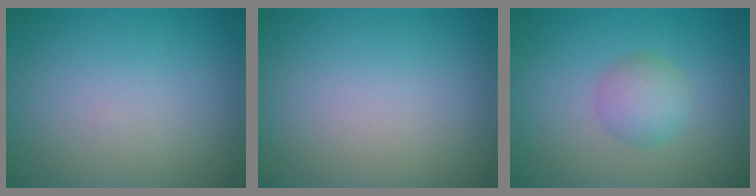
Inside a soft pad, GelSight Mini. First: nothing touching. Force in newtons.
{"total": 0.0}
{"total": 2.6, "press": 2.6, "slide": 0.1}